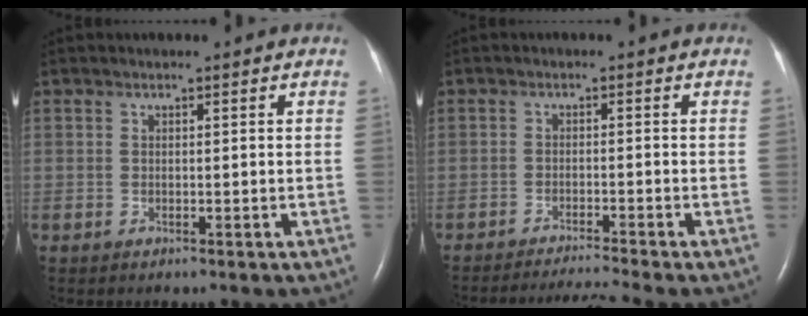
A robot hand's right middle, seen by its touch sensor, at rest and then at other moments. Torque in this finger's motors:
{"motor_torque": [-0.11, 0.12, -0.08, -0.01]}